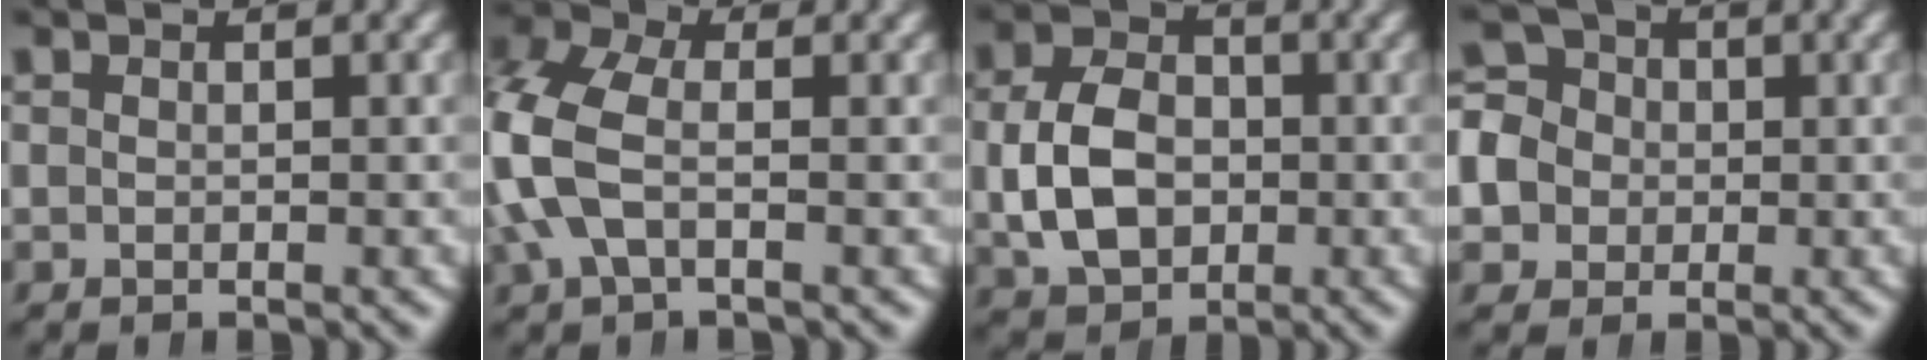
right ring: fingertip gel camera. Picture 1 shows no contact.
{"total": 6.6, "force": [-0.5, 5.1, 4.1], "torque": [-0.131, -0.021, -0.007]}
{"total": 6.4, "force": [-0.6, 5.0, 4.0], "torque": [-0.076, -0.012, -0.001]}
{"total": 9.5, "force": [-0.1, 8.8, 3.5], "torque": [-0.093, -0.024, -0.003]}